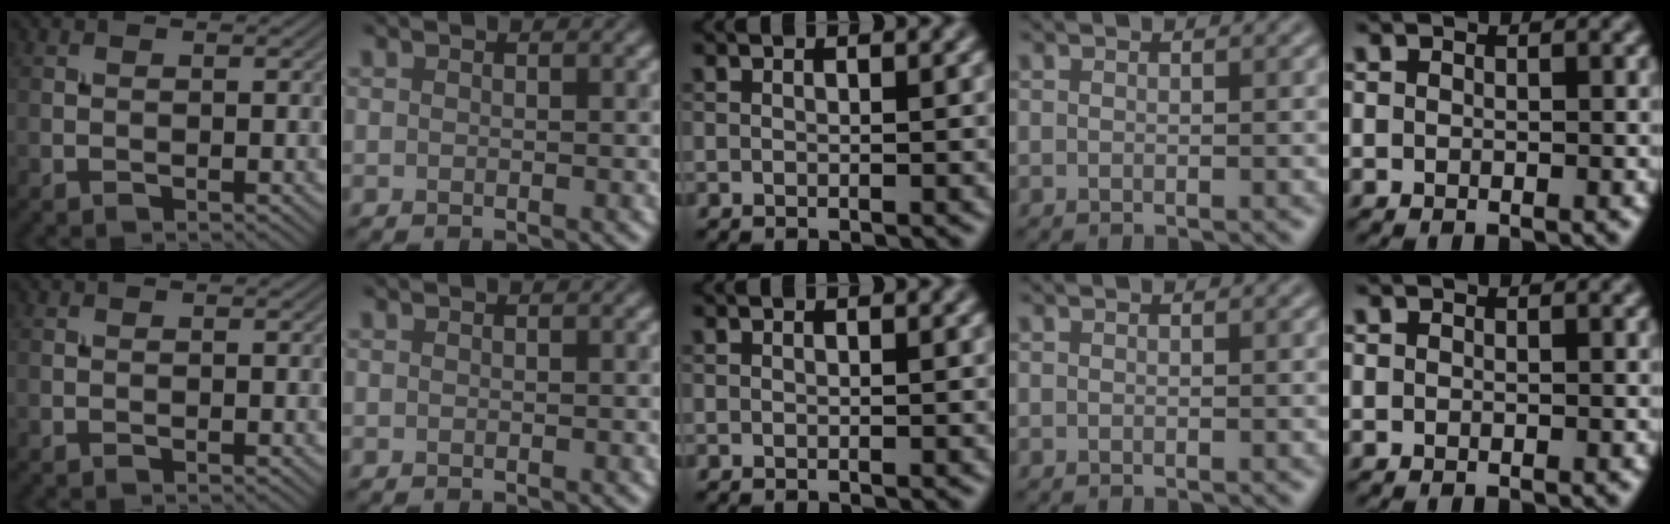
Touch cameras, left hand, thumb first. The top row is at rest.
{}